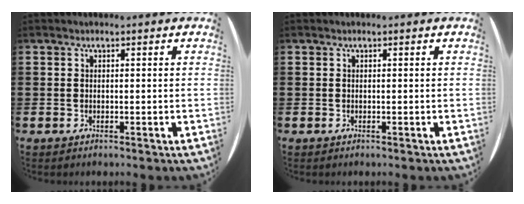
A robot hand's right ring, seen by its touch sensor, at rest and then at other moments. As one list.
[{"total": 0.0}]